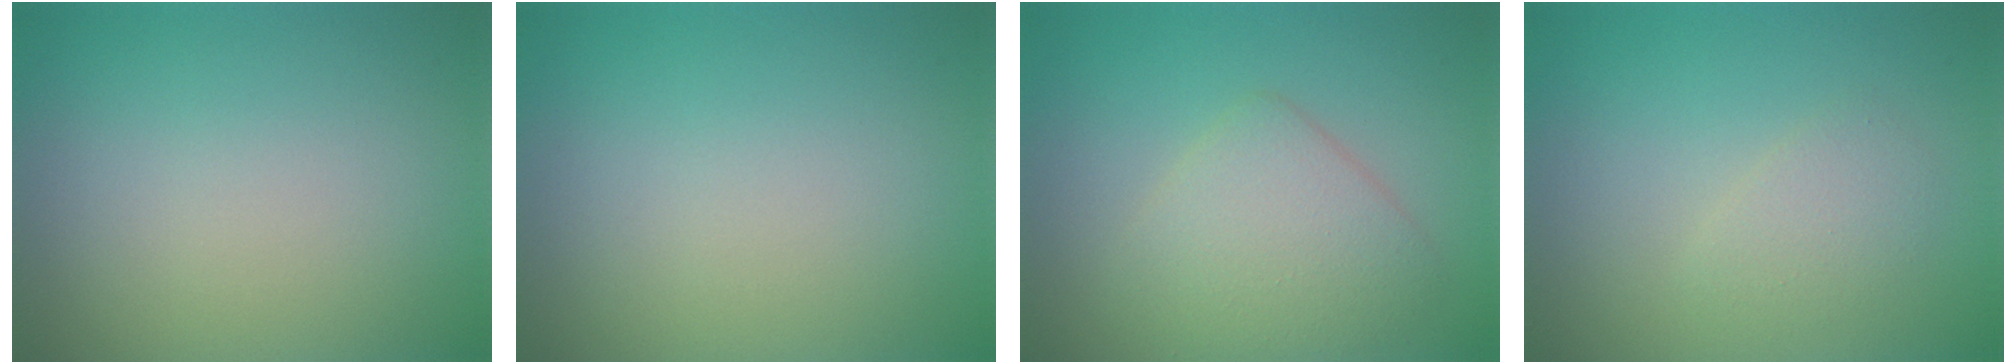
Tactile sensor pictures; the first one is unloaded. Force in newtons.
{"total": 0.0}
{"total": 3.9, "press": 3.9, "slide": 0.1}
{"total": 1.6, "press": 1.6, "slide": 0.0}